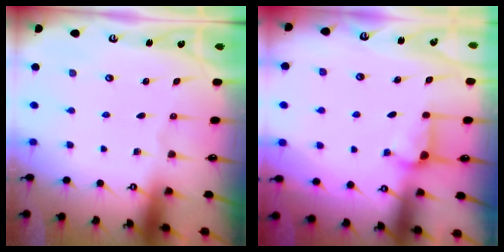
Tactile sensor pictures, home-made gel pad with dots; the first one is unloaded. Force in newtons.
{"total": 3.0, "press": 2.9, "slide": 0.5}